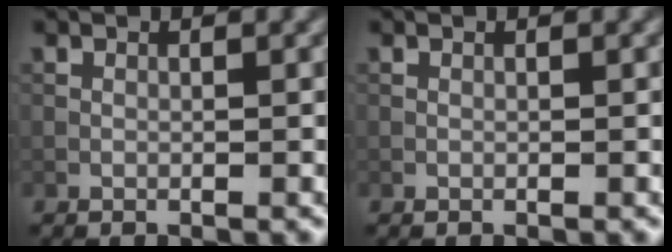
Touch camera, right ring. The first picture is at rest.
{"total": 0.0}